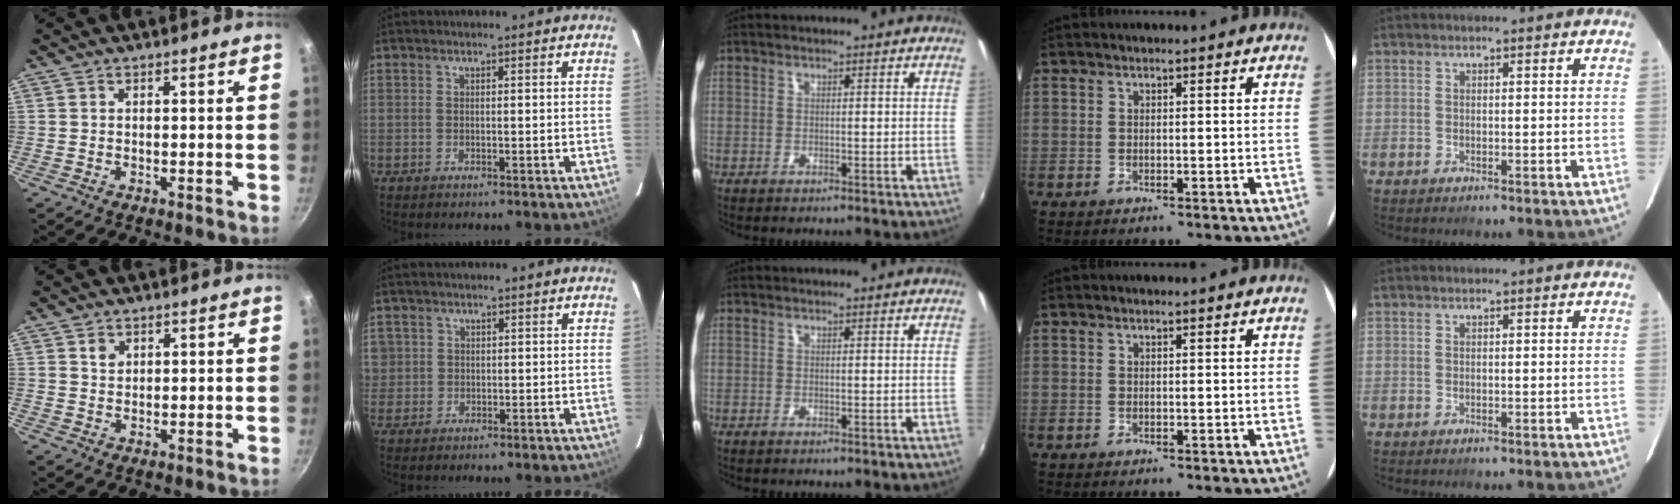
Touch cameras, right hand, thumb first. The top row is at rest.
{"thumb": {"total": 2.0, "force": [0.9, 1.5, 0.8], "torque": [-0.006, -0.001, 0.015]}, "index": {"total": 2.7, "force": [0.5, 2.7, 0.0], "torque": [0.013, 0.013, 0.008]}}